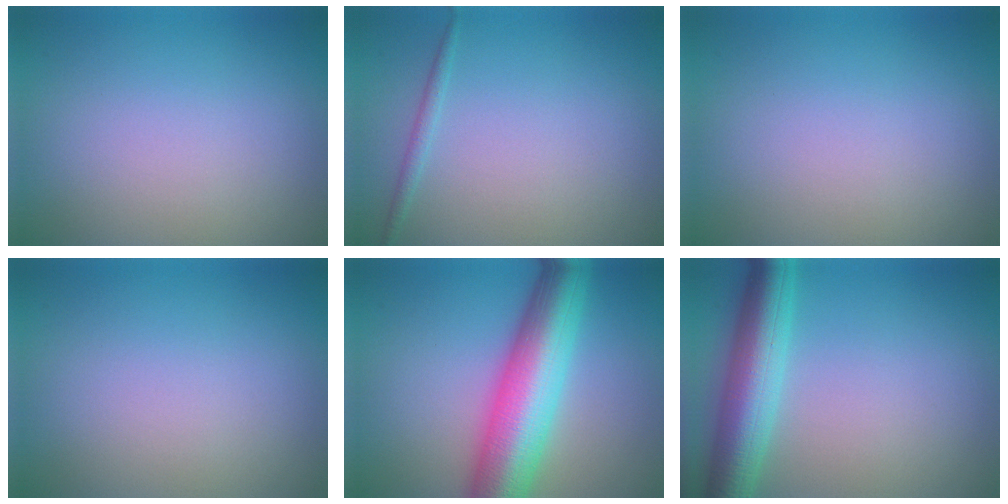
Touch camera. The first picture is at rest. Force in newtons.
{"total": 0.9, "press": 0.9, "slide": 0.1}
{"total": 0.0}
{"total": 0.0}
{"total": 10.3, "press": 10.3, "slide": 0.2}
{"total": 6.6, "press": 6.6, "slide": 0.1}